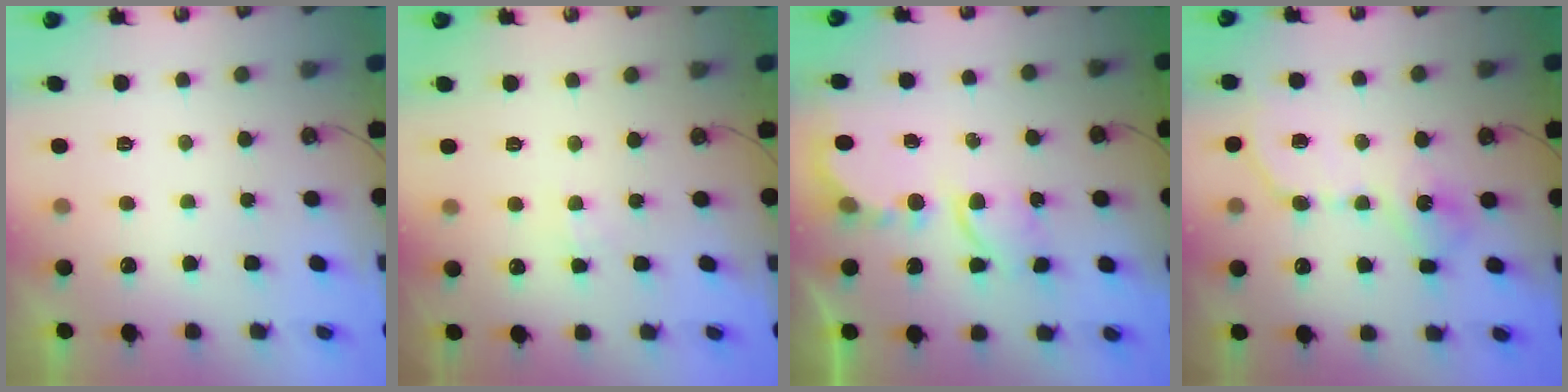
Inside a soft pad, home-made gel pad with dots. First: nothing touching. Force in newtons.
{"total": 1.5, "press": 1.5, "slide": 0.3}
{"total": 6.0, "press": 6.0, "slide": 0.5}
{"total": 11.7, "press": 11.7, "slide": 0.4}